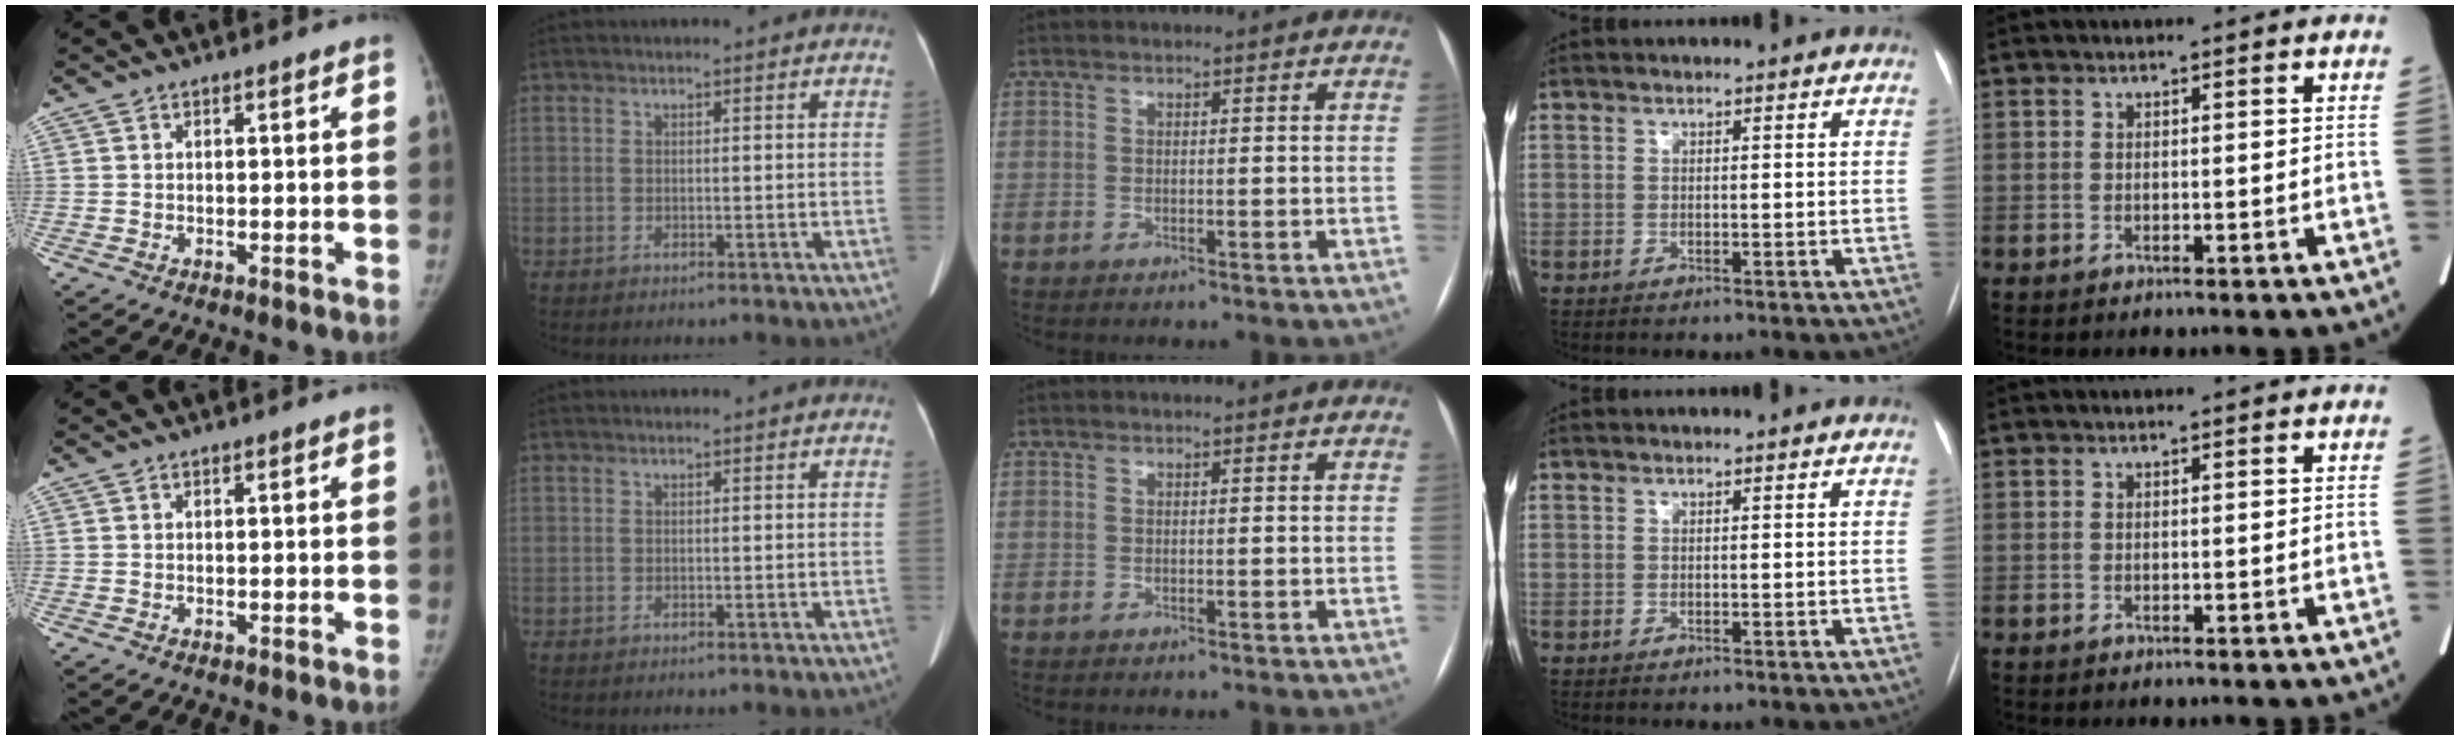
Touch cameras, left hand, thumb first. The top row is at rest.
{}